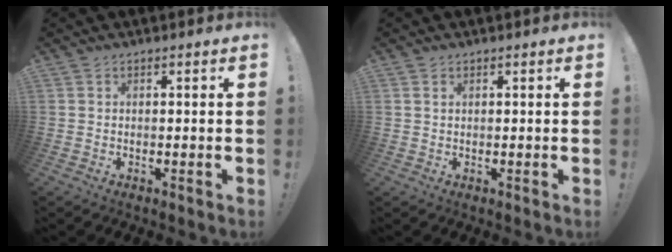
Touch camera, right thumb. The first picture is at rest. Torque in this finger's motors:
{"motor_torque": [-0.01, -0.11, -0.32, 0.10, -0.03]}